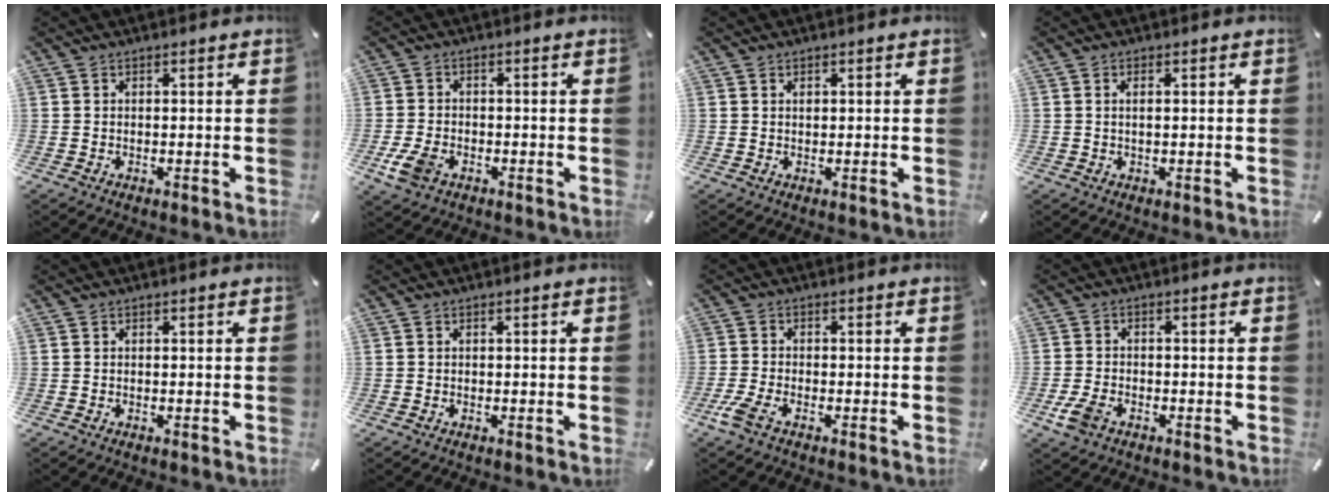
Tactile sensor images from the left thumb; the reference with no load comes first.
{"total": 5.3, "force": [-2.2, 3.5, 3.3], "torque": [-0.086, 0.001, -0.045]}
{"total": 0.7, "force": [0.2, 0.5, 0.4], "torque": [-0.009, -0.001, 0.005]}
{"total": 1.5, "force": [0.2, 0.4, 1.4], "torque": [-0.027, -0.001, 0.002]}
{"total": 0.0}
{"total": 0.0}
{"total": 3.8, "force": [-2.1, 1.4, 2.9], "torque": [-0.073, -0.004, -0.042]}
{"total": 4.8, "force": [-2.3, 2.9, 3.0], "torque": [-0.081, 0.001, -0.047]}